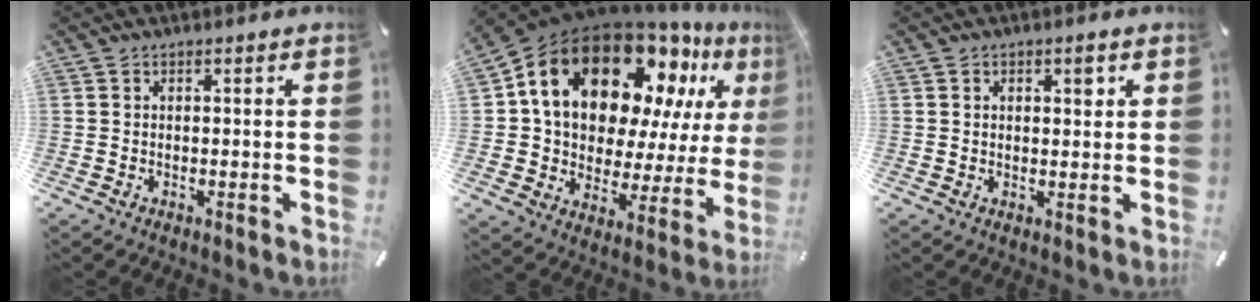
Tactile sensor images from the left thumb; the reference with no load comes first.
{"total": 22.5, "force": [11.8, 14.1, 13.0], "torque": [-0.223, -0.076, 0.205]}
{"total": 2.9, "force": [1.1, 1.6, 2.2], "torque": [-0.022, -0.004, 0.011]}